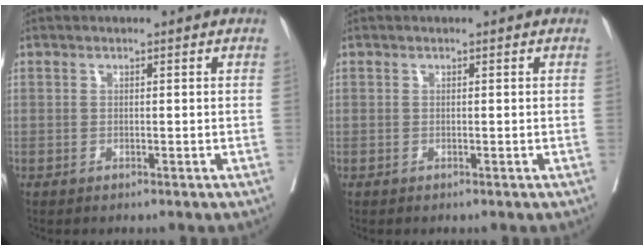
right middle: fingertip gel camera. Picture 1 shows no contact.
{"total": 0.0}